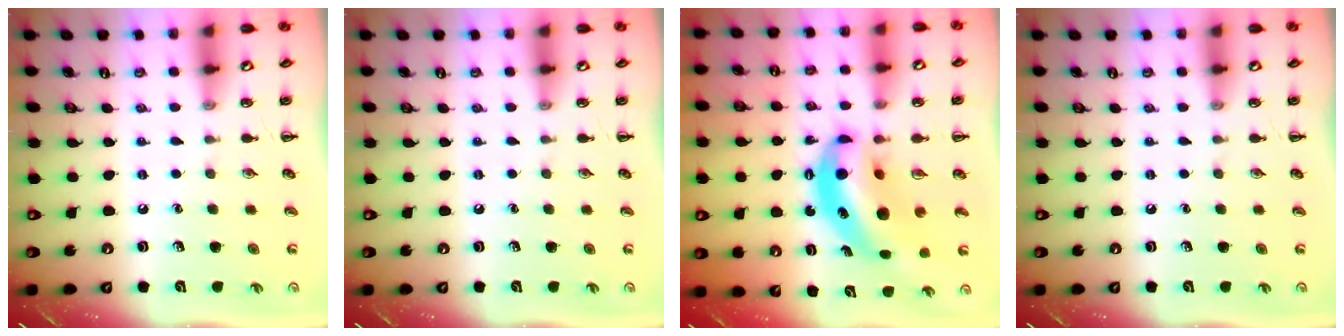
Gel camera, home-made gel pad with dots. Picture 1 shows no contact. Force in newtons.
{"total": 0.0}
{"total": 10.8, "press": 10.4, "slide": 2.7}
{"total": 0.0}